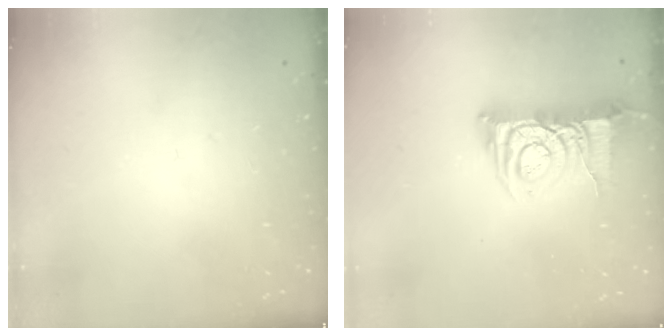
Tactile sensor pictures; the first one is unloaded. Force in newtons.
{"total": 10.2, "press": 10.1, "slide": 1.3}